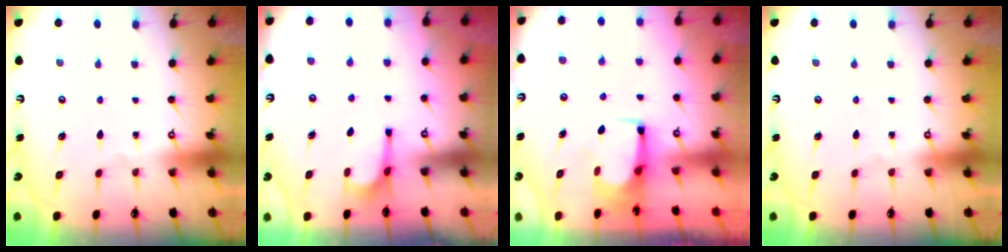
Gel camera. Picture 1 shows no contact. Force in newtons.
{"total": 2.7, "press": 2.6, "slide": 0.5}
{"total": 2.8, "press": 2.8, "slide": 0.1}
{"total": 0.0}